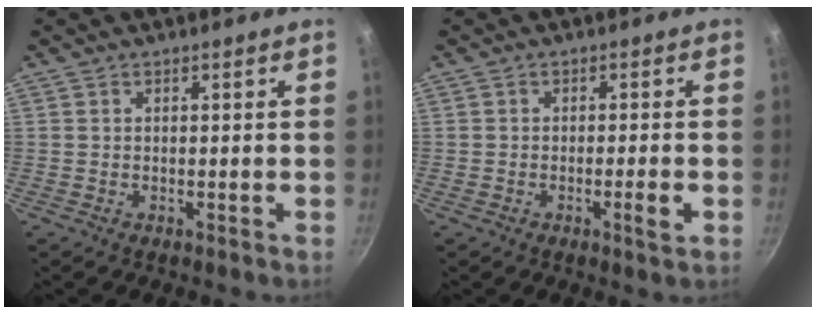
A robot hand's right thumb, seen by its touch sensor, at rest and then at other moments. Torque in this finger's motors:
{"motor_torque": [-0.01, -0.42, 0.39, 0.09, -0.02]}